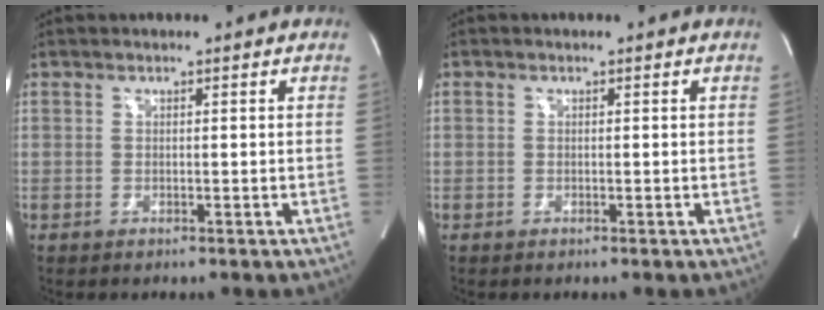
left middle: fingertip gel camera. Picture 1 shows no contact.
{"total": 0.0}